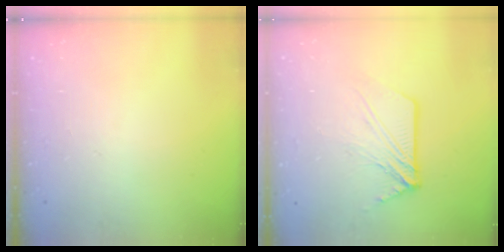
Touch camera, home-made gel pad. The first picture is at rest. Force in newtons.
{"total": 10.0, "press": 10.0, "slide": 0.8}